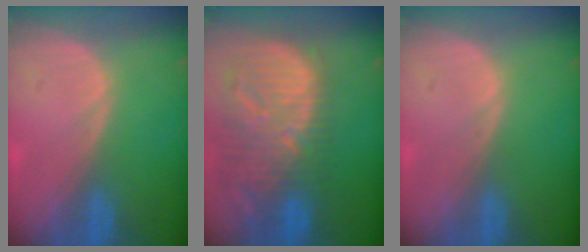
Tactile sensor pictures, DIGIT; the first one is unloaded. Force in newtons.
{"total": 13.3, "press": 11.6, "slide": 6.6}
{"total": 0.0}